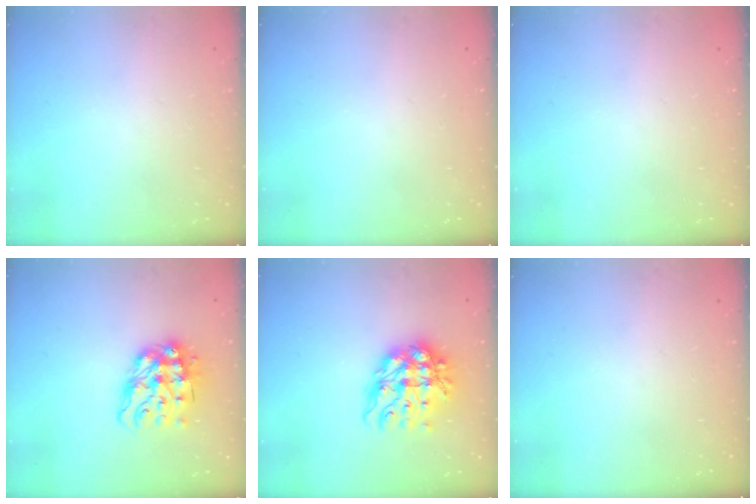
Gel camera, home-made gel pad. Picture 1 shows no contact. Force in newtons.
{"total": 0.0}
{"total": 0.0}
{"total": 13.2, "press": 13.2, "slide": 1.4}
{"total": 12.1, "press": 11.9, "slide": 1.7}
{"total": 0.0}